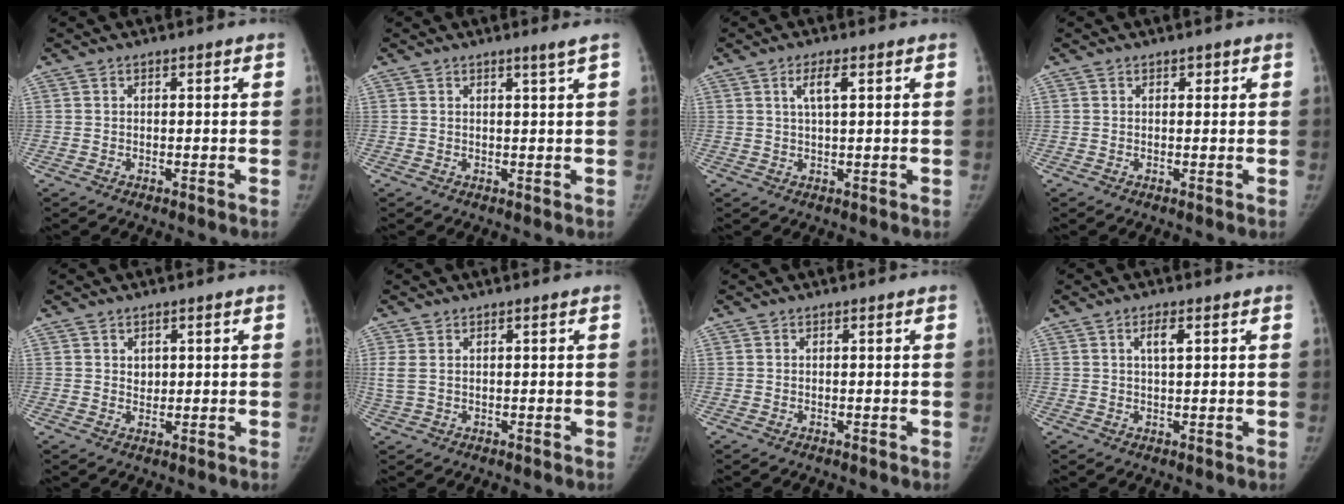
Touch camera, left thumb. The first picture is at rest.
{"total": 1.4, "force": [0.9, -0.6, 0.9], "torque": [-0.017, -0.013, 0.014]}
{"total": 3.5, "force": [1.3, 0.9, 3.1], "torque": [-0.058, 0.002, 0.027]}
{"total": 0.8, "force": [0.4, 0.6, 0.3], "torque": [0.005, -0.001, 0.005]}
{"total": 1.7, "force": [0.8, 1.3, 0.6], "torque": [0.003, -0.006, 0.013]}
{"total": 2.8, "force": [0.7, 1.6, 2.2], "torque": [-0.073, 0.007, 0.020]}
{"total": 0.0}
{"total": 2.8, "force": [1.1, 0.9, 2.5], "torque": [-0.043, 0.001, 0.020]}